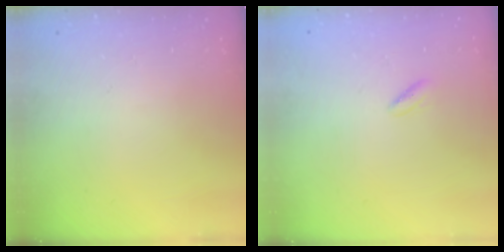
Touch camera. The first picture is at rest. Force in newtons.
{"total": 2.0, "press": 1.9, "slide": 0.8}